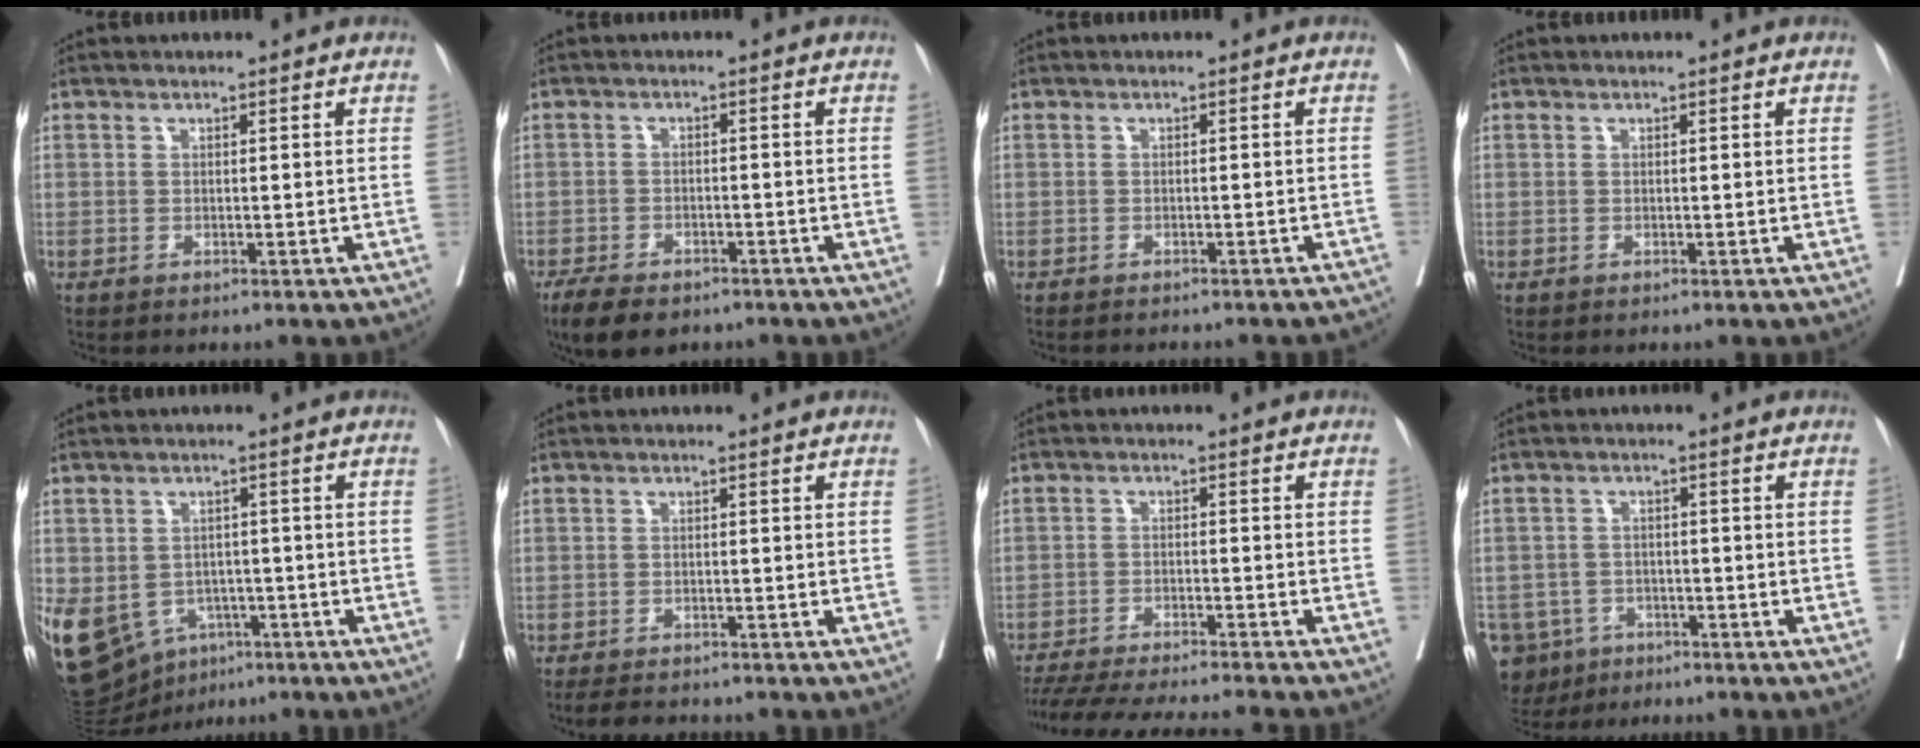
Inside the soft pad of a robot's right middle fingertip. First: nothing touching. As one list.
[{"total": 7.0, "force": [-5.3, 2.8, 3.5], "torque": [-0.054, -0.008, -0.082]}, {"total": 10.5, "force": [-9.6, 2.6, 3.5], "torque": [-0.041, -0.006, -0.098]}, {"total": 0.0}, {"total": 20.4, "force": [-8.6, 15.7, 9.8], "torque": [-0.283, -0.010, -0.115]}, {"total": 5.0, "force": [-4.5, 1.4, 1.8], "torque": [-0.024, -0.008, -0.065]}, {"total": 15.5, "force": [-14.2, -0.3, 6.1], "torque": [-0.093, -0.027, -0.215]}, {"total": 9.3, "force": [-5.8, 7.0, 2.0], "torque": [-0.053, -0.002, -0.088]}]